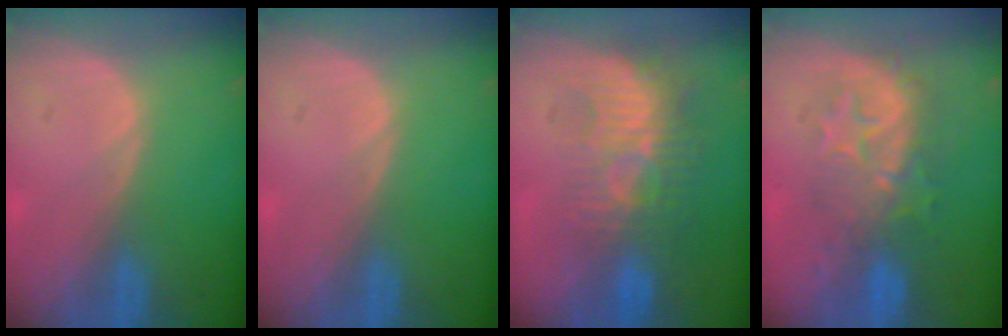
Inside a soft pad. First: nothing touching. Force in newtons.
{"total": 0.0}
{"total": 9.6, "press": 8.5, "slide": 4.4}
{"total": 8.2, "press": 8.2, "slide": 0.9}